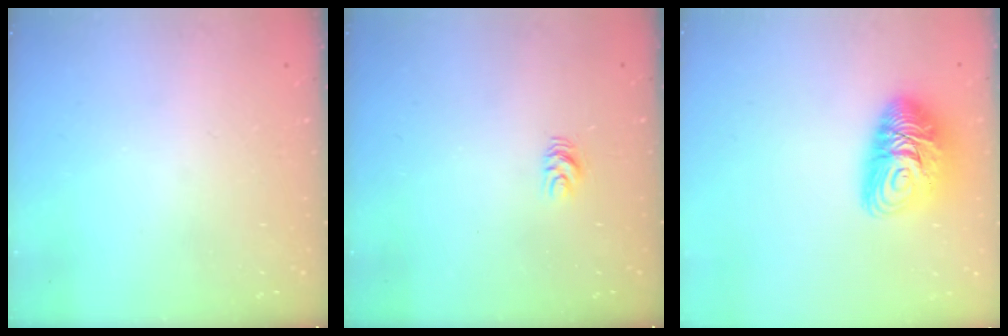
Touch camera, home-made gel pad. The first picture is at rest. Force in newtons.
{"total": 5.1, "press": 5.1, "slide": 0.5}
{"total": 11.7, "press": 11.7, "slide": 1.0}